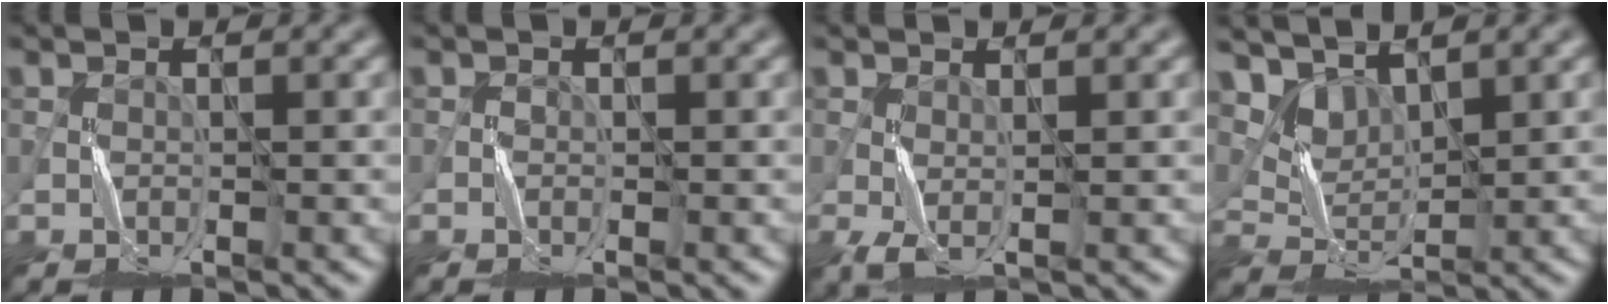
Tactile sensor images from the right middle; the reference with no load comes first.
{"total": 0.6, "force": [-0.4, 0.5, 0.1], "torque": [-0.002, 0.002, -0.007]}
{"total": 1.4, "force": [0.0, 0.5, 1.3], "torque": [-0.040, -0.004, 0.001]}
{"total": 4.0, "force": [3.2, 1.8, 1.5], "torque": [-0.047, -0.007, 0.063]}